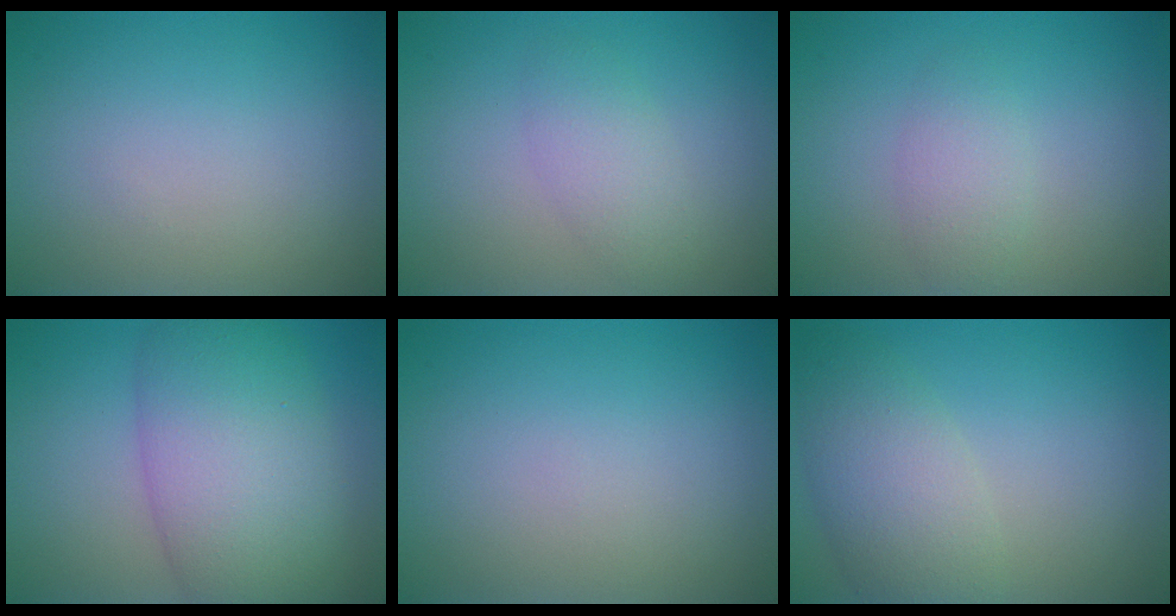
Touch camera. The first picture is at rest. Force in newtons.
{"total": 2.5, "press": 2.5, "slide": 0.0}
{"total": 2.0, "press": 2.0, "slide": 0.0}
{"total": 9.5, "press": 9.5, "slide": 0.3}
{"total": 0.0}
{"total": 4.8, "press": 4.8, "slide": 0.3}